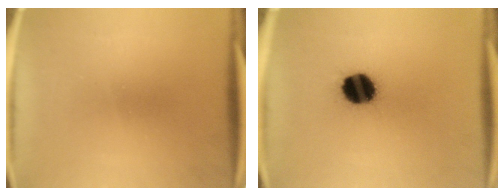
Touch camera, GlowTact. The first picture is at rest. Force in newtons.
{"total": 12.0}